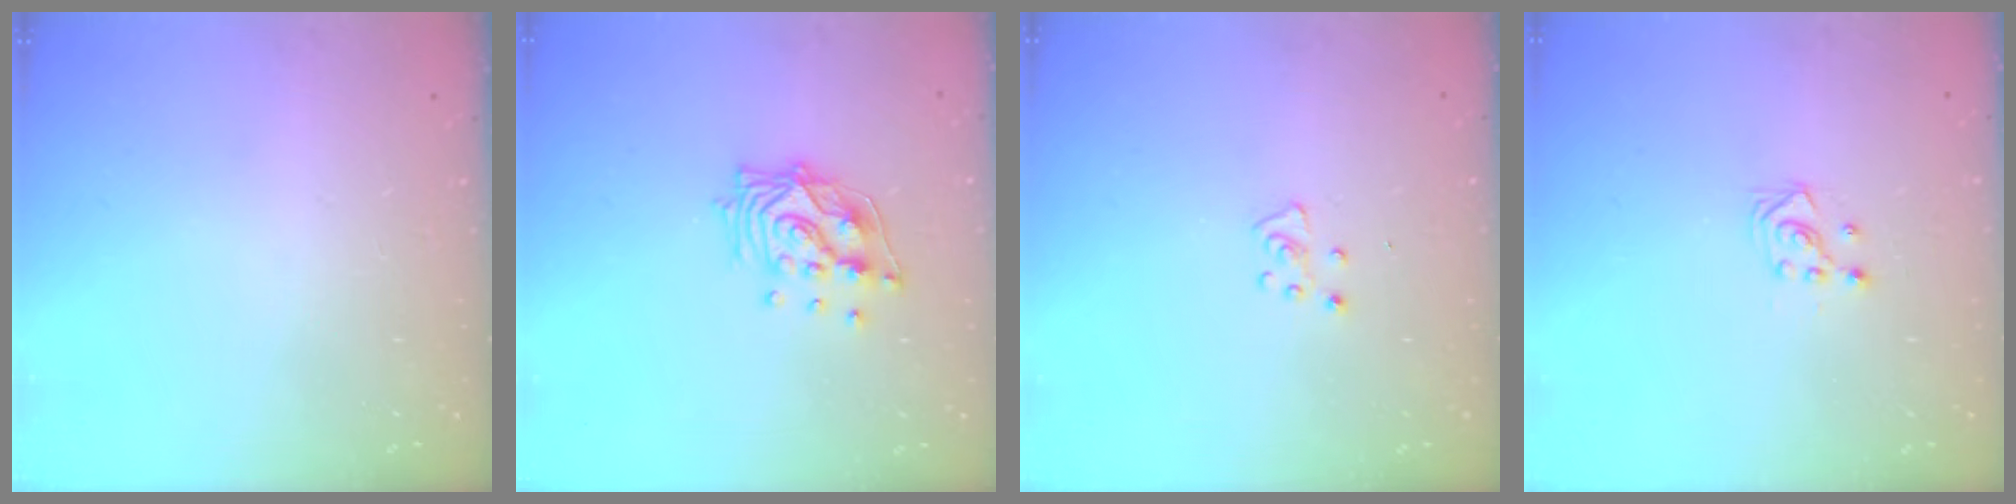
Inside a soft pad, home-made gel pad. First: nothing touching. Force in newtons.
{"total": 12.9, "press": 12.8, "slide": 1.2}
{"total": 4.6, "press": 4.6, "slide": 0.5}
{"total": 2.9, "press": 2.9, "slide": 0.3}